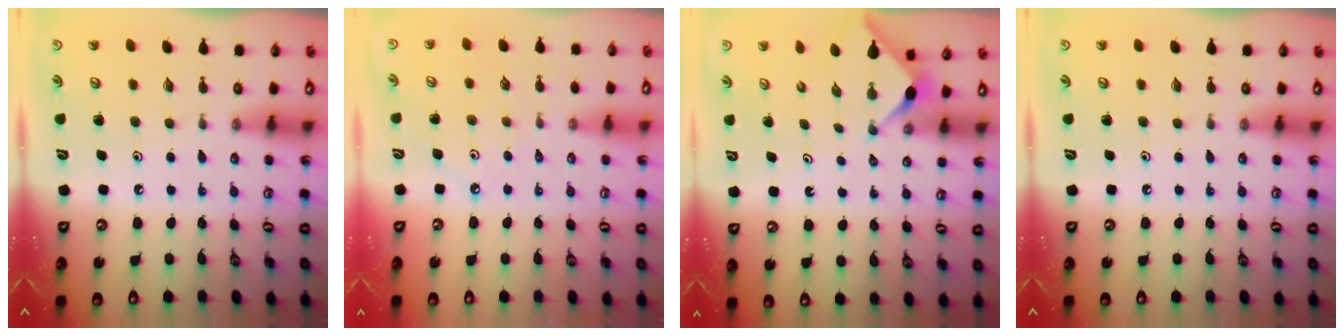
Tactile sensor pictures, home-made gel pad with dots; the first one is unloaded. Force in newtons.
{"total": 1.6, "press": 1.6, "slide": 0.3}
{"total": 3.0, "press": 3.0, "slide": 0.3}
{"total": 0.0}